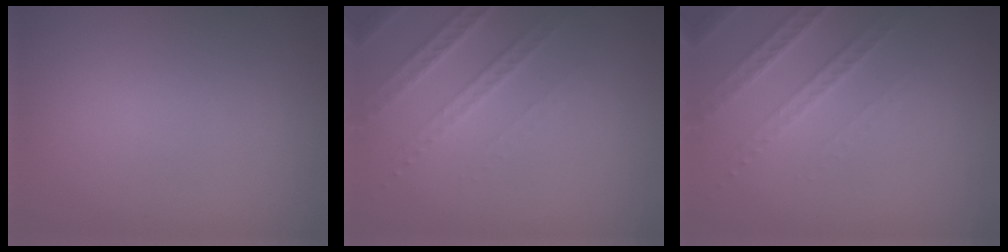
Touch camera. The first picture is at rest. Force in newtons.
{"total": 2.5, "press": 2.4, "slide": 0.7}
{"total": 2.5, "press": 2.4, "slide": 0.7}